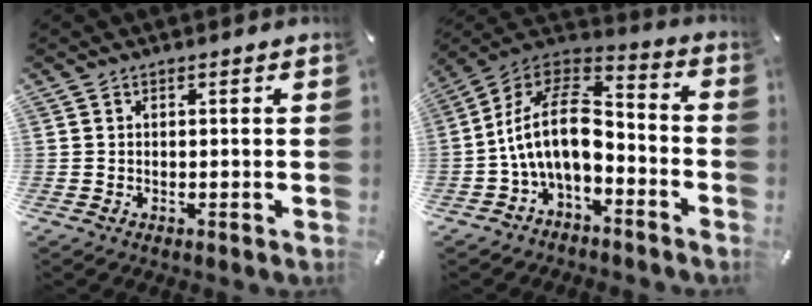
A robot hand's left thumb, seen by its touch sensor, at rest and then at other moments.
{"total": 17.1, "force": [-2.9, 10.4, 13.2], "torque": [-0.275, 0.014, -0.048]}